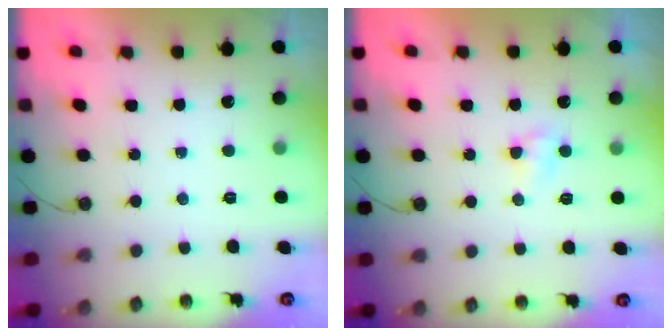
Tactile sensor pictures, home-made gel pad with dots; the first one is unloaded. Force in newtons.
{"total": 4.1, "press": 4.1, "slide": 0.6}